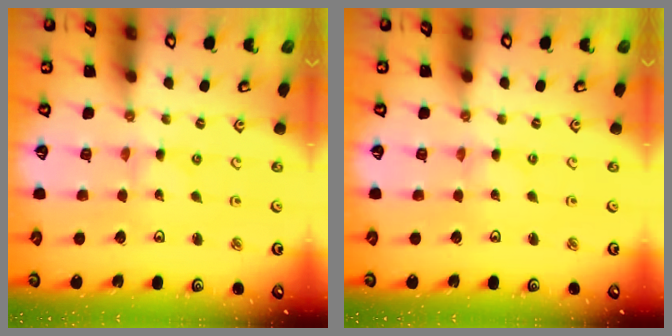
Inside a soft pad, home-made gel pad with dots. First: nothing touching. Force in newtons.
{"total": 0.0}